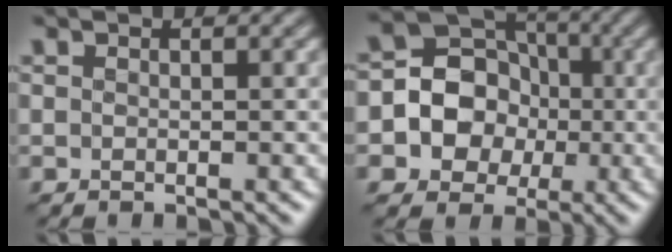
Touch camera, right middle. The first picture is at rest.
{"total": 8.8, "force": [-1.3, 7.9, 3.7], "torque": [-0.061, 0.021, -0.042]}